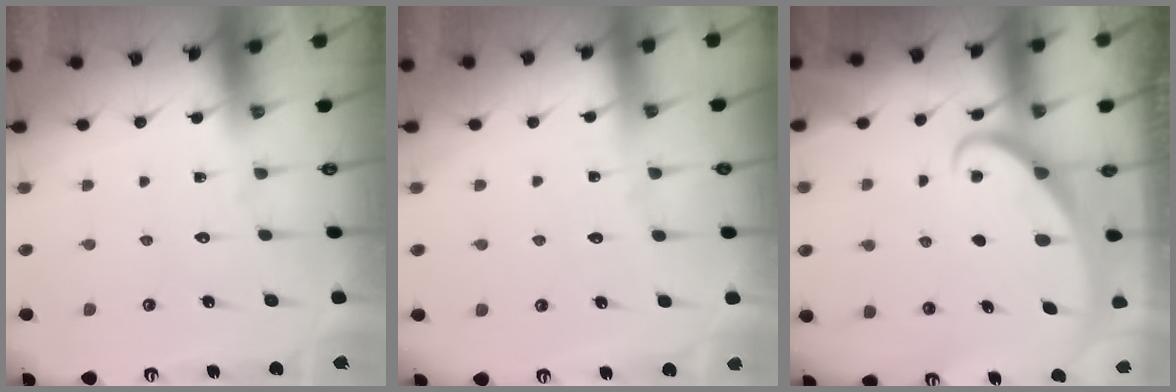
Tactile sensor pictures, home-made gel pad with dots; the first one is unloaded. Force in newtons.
{"total": 3.0, "press": 3.0, "slide": 0.3}
{"total": 2.1, "press": 2.1, "slide": 0.1}